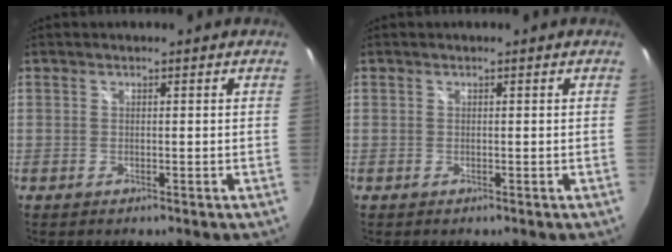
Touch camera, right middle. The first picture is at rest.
{"total": 0.0}